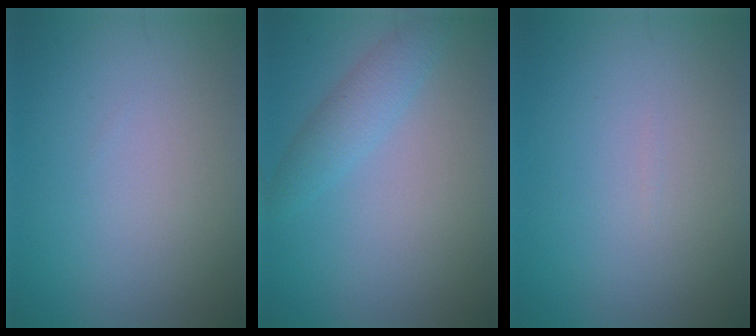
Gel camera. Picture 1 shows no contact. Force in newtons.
{"total": 2.3, "press": 2.3, "slide": 0.2}
{"total": 0.0}